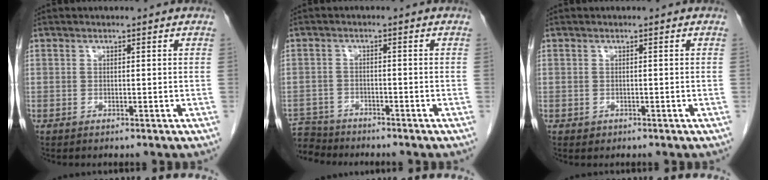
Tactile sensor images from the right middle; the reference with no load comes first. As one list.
[{"total": 5.8, "force": [-5.6, 1.6, -0.5], "torque": [0.010, -0.002, -0.104]}, {"total": 0.6, "force": [-0.2, 0.5, 0.1], "torque": [-0.004, 0.002, 0.000]}]